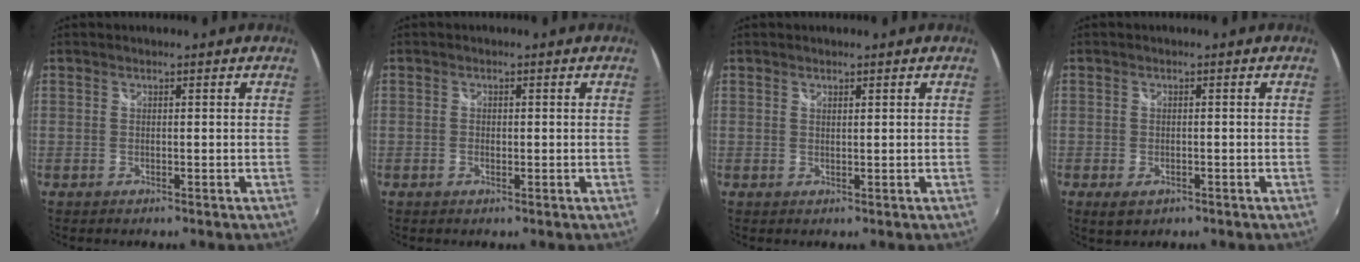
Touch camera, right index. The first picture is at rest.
{"total": 1.0, "force": [-0.2, 0.8, 0.6], "torque": [-0.011, 0.000, -0.005]}
{"total": 0.7, "force": [0.6, 0.1, 0.3], "torque": [-0.004, 0.001, 0.010]}
{"total": 3.2, "force": [-1.7, 1.9, 2.0], "torque": [-0.040, -0.009, -0.026]}